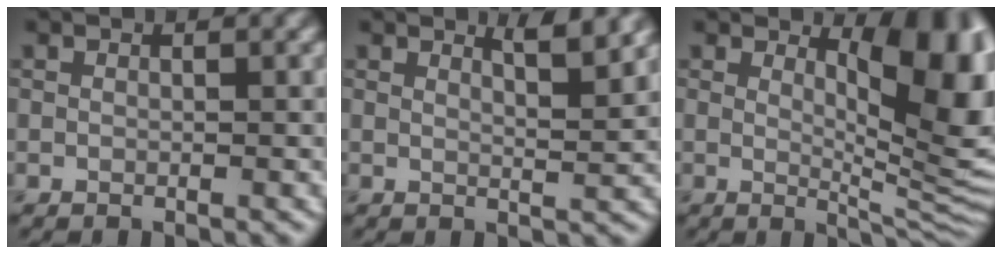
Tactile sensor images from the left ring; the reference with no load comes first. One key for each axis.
{"total": 3.0, "fx": 2.2, "fy": 0.7, "fz": 2.0, "tx": -0.018, "ty": 0.003, "tz": 0.027}
{"total": 9.6, "fx": 2.9, "fy": 3.3, "fz": 8.5, "tx": -0.110, "ty": -0.008, "tz": 0.048}